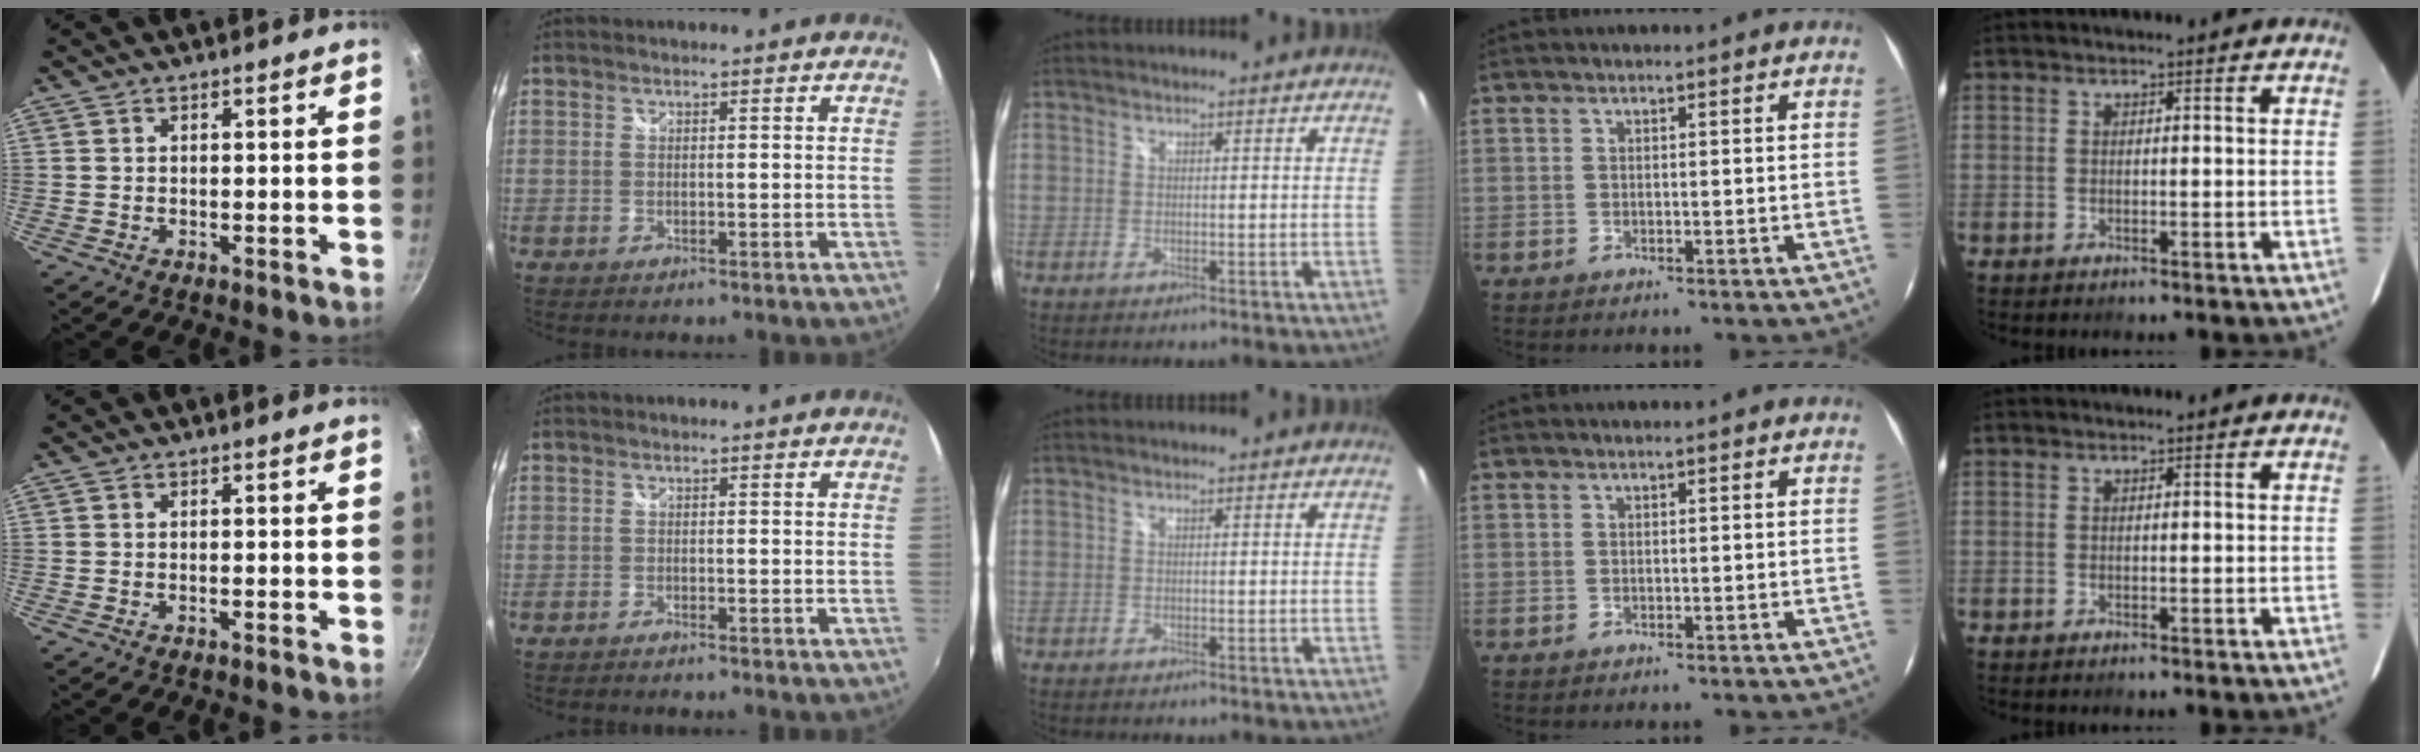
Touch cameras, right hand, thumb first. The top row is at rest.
{"thumb": {"total": 0.5, "force": [-0.4, -0.1, 0.3], "torque": [-0.013, 0.004, -0.007]}, "index": {"total": 1.0, "force": [-0.9, 0.1, 0.2], "torque": [-0.007, -0.007, -0.019]}}